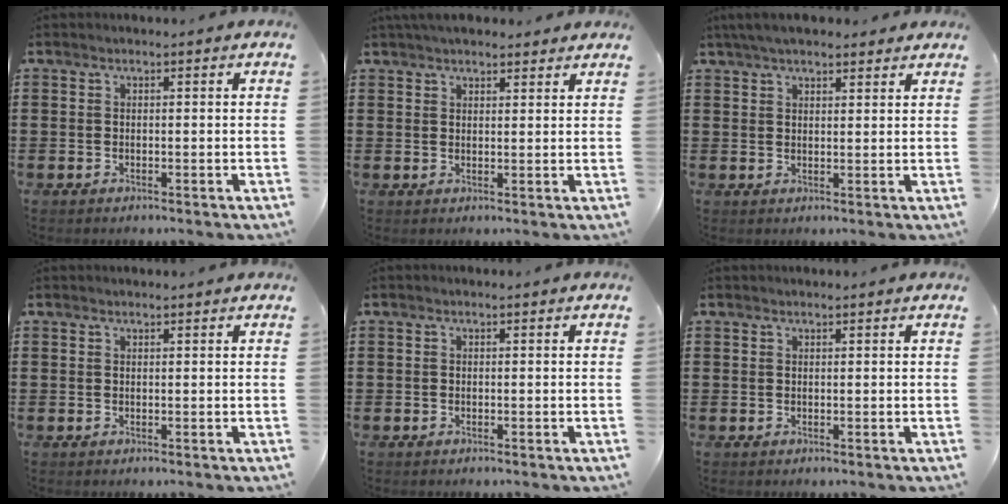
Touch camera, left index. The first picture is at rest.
{"total": 3.2, "force": [3.0, 0.6, 1.0], "torque": [-0.025, -0.001, 0.057]}
{"total": 4.1, "force": [3.6, 0.9, 1.8], "torque": [-0.043, 0.000, 0.067]}
{"total": 0.5, "force": [0.5, 0.0, 0.2], "torque": [-0.005, -0.001, 0.011]}
{"total": 0.0}
{"total": 0.5, "force": [0.4, 0.0, 0.3], "torque": [-0.006, -0.001, 0.010]}